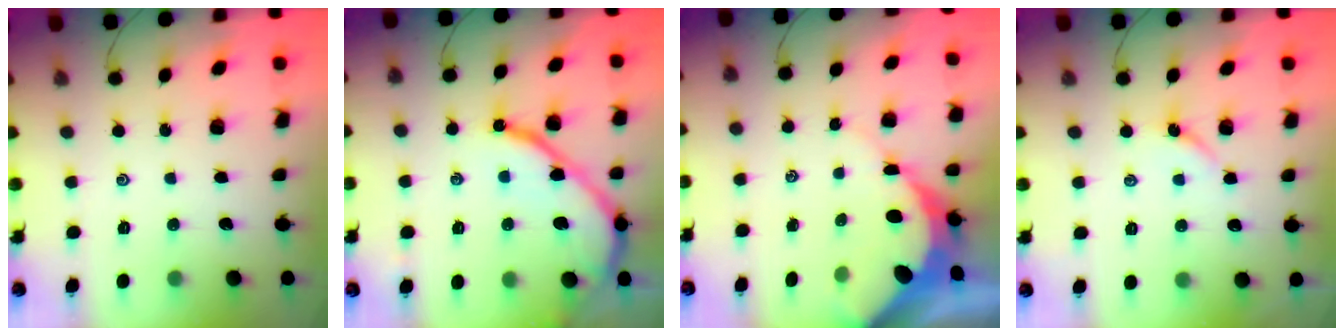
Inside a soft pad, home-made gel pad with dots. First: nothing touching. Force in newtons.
{"total": 12.0, "press": 11.9, "slide": 1.0}
{"total": 8.7, "press": 8.6, "slide": 0.9}
{"total": 5.5, "press": 5.5, "slide": 0.6}